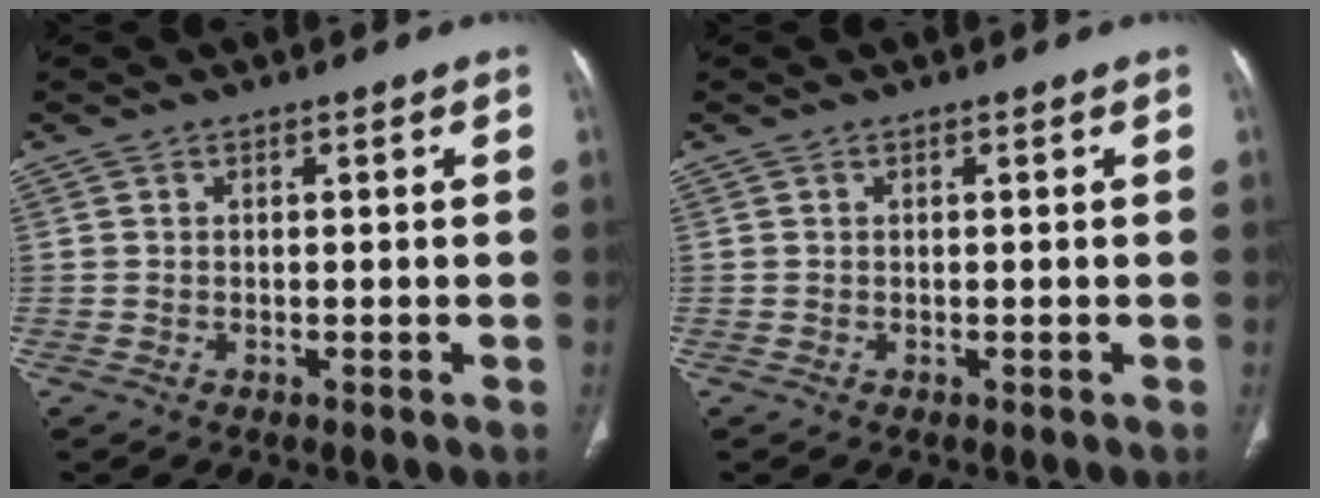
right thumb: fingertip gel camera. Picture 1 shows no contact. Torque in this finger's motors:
{"motor_torque": [0.00, 0.00, -0.06, 0.05, 0.00]}